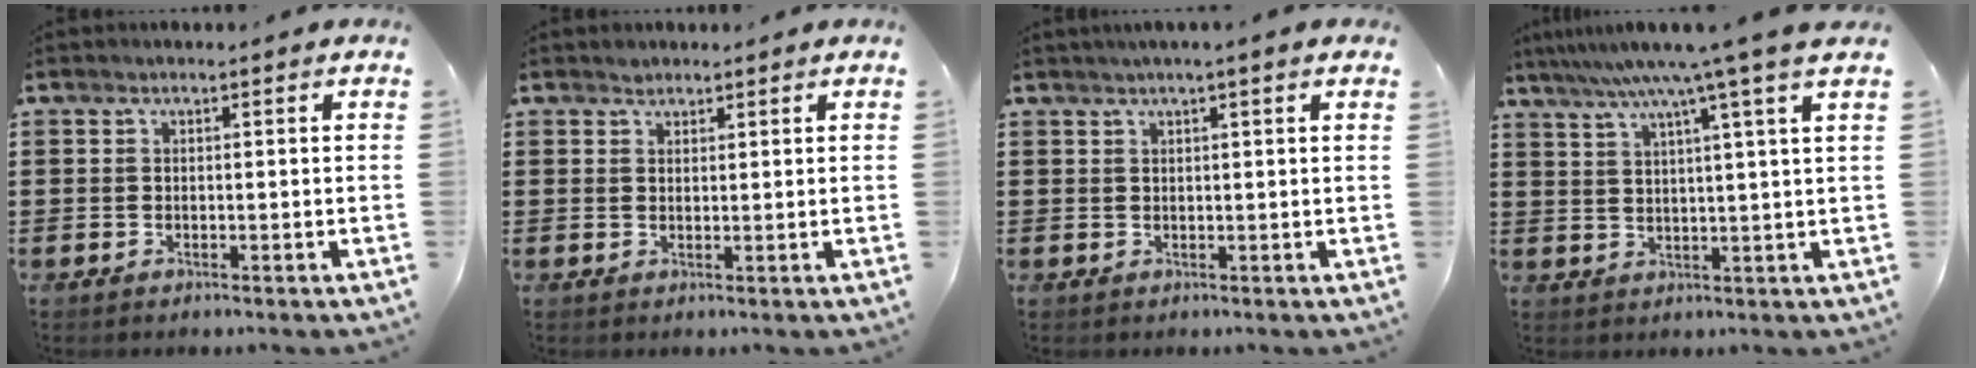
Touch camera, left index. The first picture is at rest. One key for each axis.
{"total": 1.2, "fx": 1.1, "fy": 0.6, "fz": 0.1, "tx": -0.005, "ty": 0.001, "tz": 0.022}
{"total": 1.3, "fx": 1.0, "fy": 0.0, "fz": 0.9, "tx": -0.018, "ty": 0.001, "tz": 0.018}
{"total": 7.5, "fx": 5.1, "fy": -1.4, "fz": 5.4, "tx": -0.120, "ty": -0.022, "tz": 0.082}